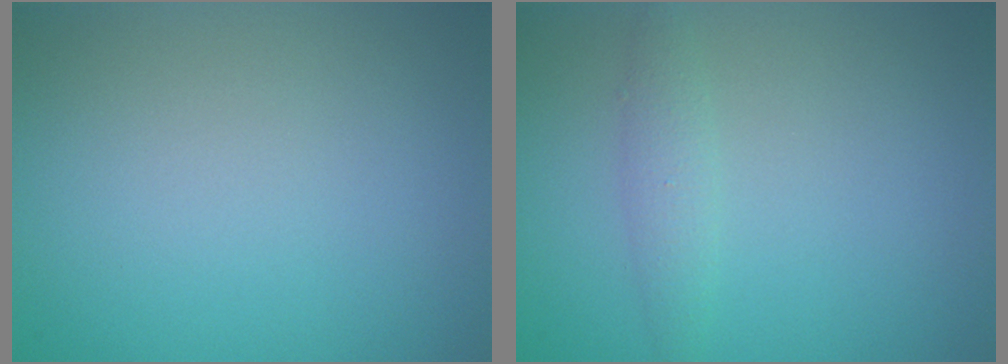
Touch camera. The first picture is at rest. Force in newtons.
{"total": 1.4, "press": 1.4, "slide": 0.0}